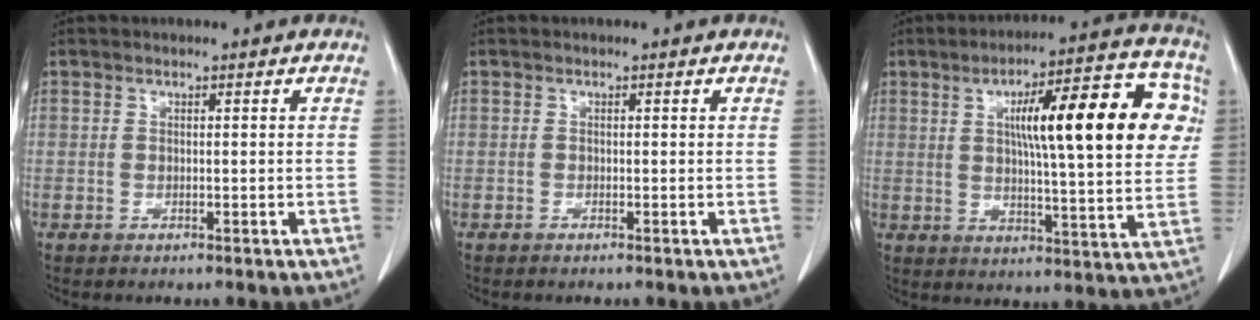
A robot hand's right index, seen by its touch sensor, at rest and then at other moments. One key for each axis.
{"total": 0.0}
{"total": 19.6, "fx": 4.8, "fy": 3.2, "fz": 18.8, "tx": -0.252, "ty": 0.032, "tz": 0.063}